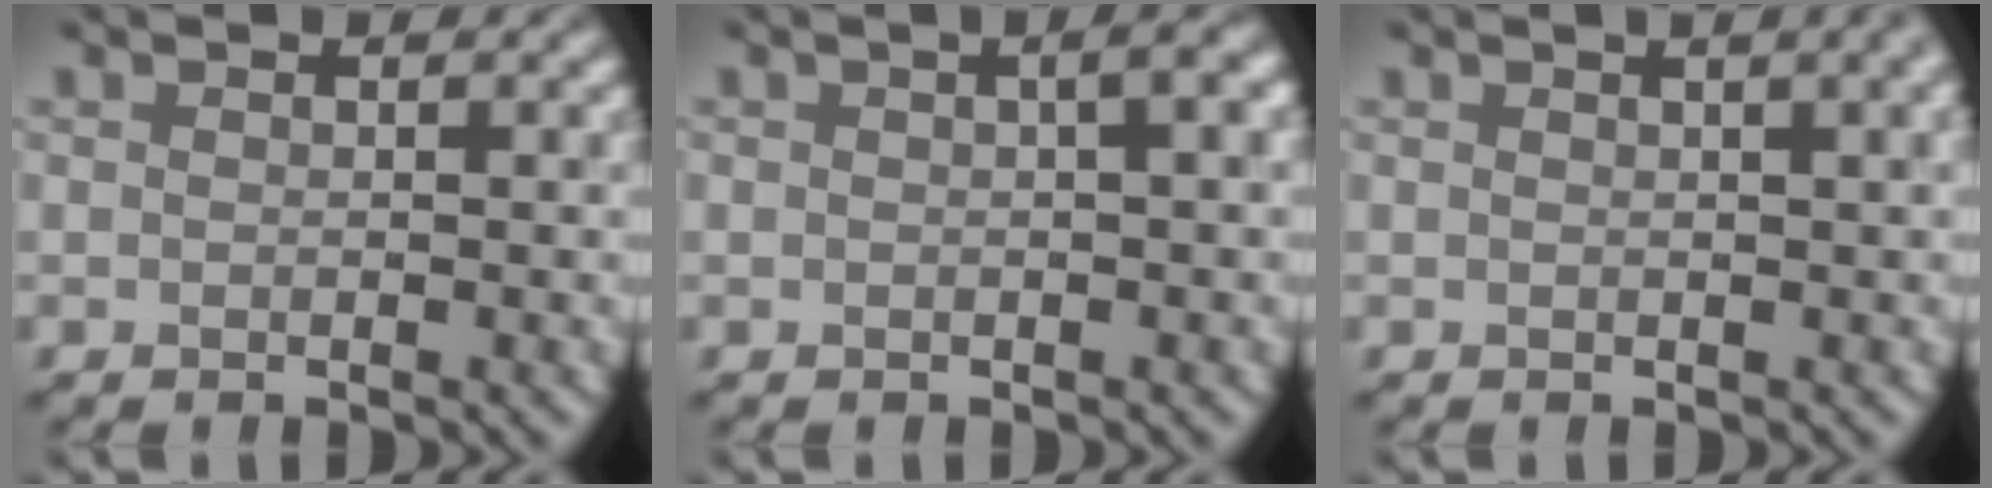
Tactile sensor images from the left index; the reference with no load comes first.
{"total": 2.5, "force": [0.6, 0.8, 2.3], "torque": [-0.028, 0.008, 0.004]}
{"total": 5.7, "force": [2.2, 2.7, 4.5], "torque": [-0.020, 0.034, -0.011]}